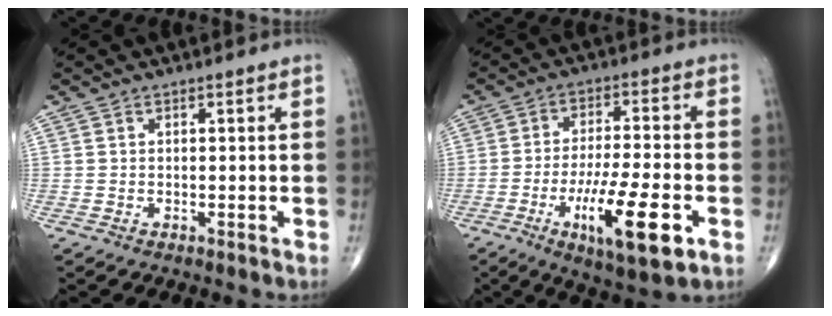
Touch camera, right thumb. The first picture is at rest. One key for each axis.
{"total": 14.7, "fx": -5.5, "fy": 3.5, "fz": 13.2, "tx": -0.233, "ty": 0.002, "tz": -0.086}